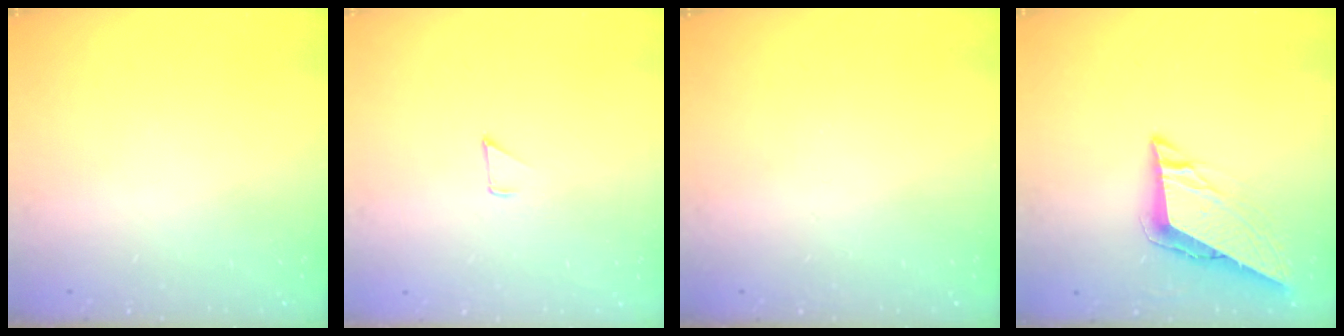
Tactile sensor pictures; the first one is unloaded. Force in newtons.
{"total": 4.5, "press": 4.5, "slide": 0.3}
{"total": 0.0}
{"total": 8.7, "press": 8.6, "slide": 0.7}